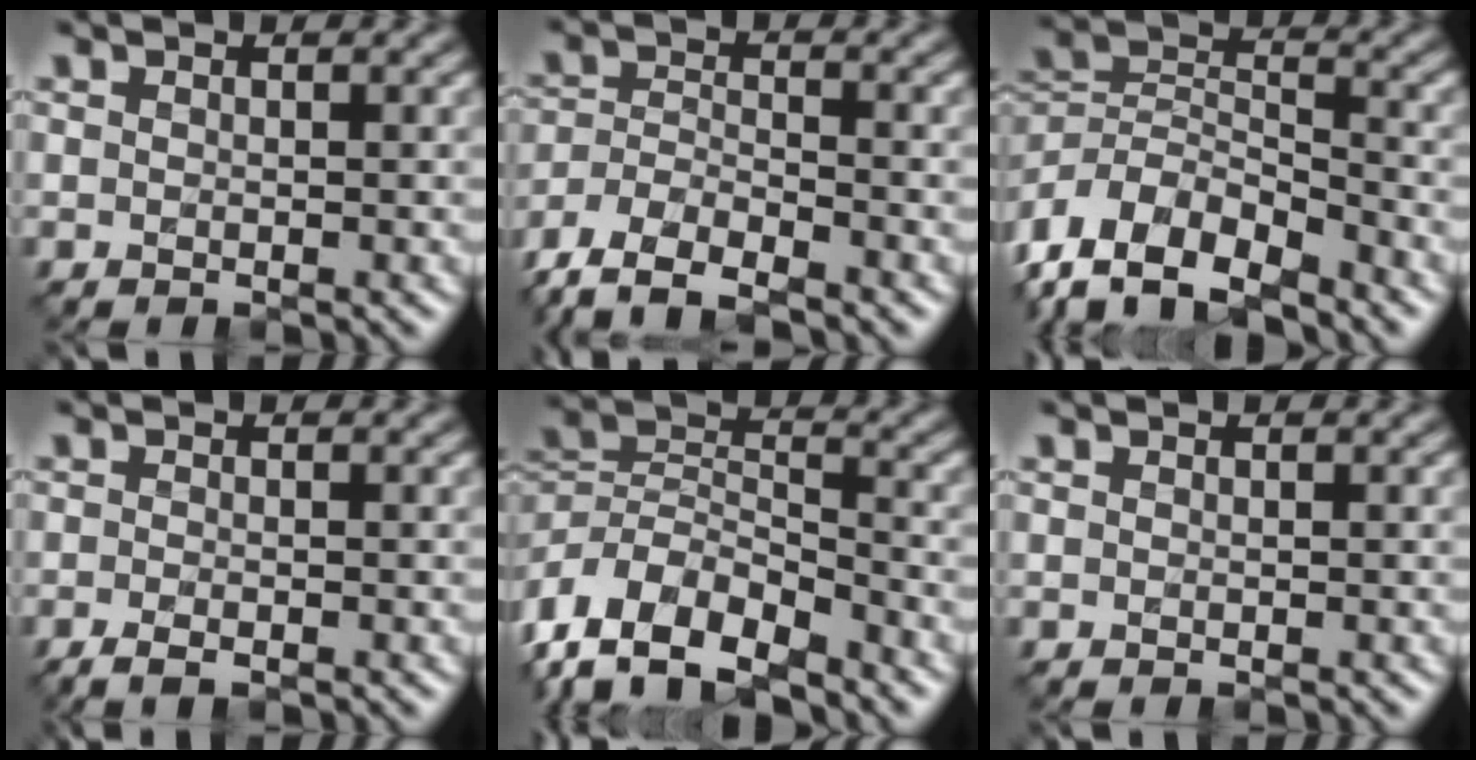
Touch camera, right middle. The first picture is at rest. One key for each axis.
{"total": 6.0, "fx": -5.0, "fy": 1.8, "fz": 2.9, "tx": -0.059, "ty": -0.007, "tz": -0.102}
{"total": 8.9, "fx": -6.5, "fy": 4.1, "fz": 4.6, "tx": -0.085, "ty": 0.001, "tz": -0.118}
{"total": 1.7, "fx": -0.9, "fy": 0.4, "fz": 1.3, "tx": -0.025, "ty": -0.004, "tz": -0.019}
{"total": 9.7, "fx": -6.6, "fy": 4.8, "fz": 5.3, "tx": -0.101, "ty": 0.002, "tz": -0.115}
{"total": 0.0}